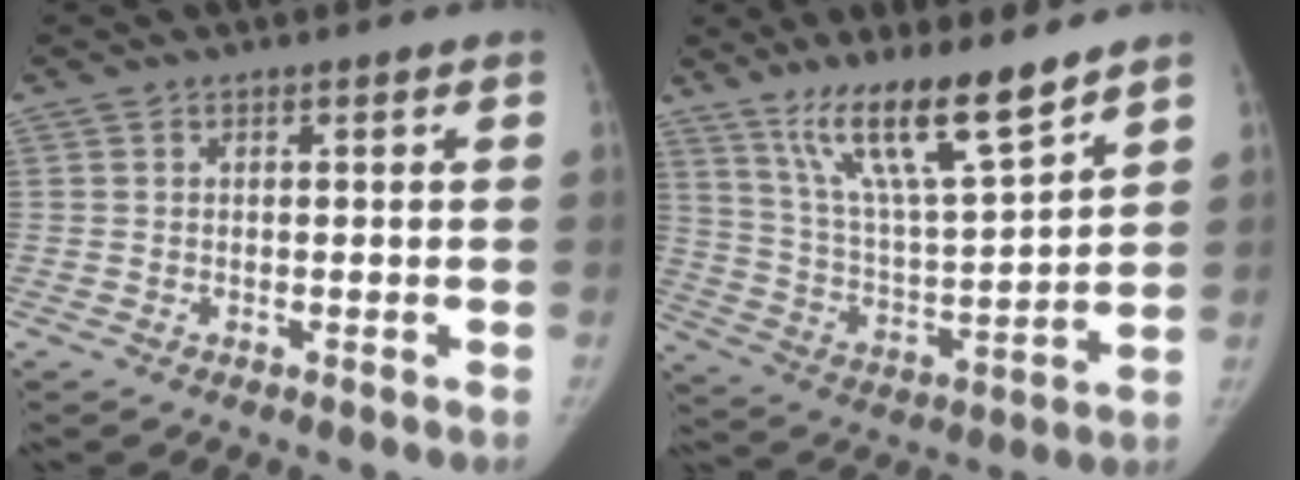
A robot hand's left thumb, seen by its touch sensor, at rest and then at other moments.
{"total": 15.5, "force": [11.5, 2.1, 10.2], "torque": [-0.164, -0.073, 0.215]}